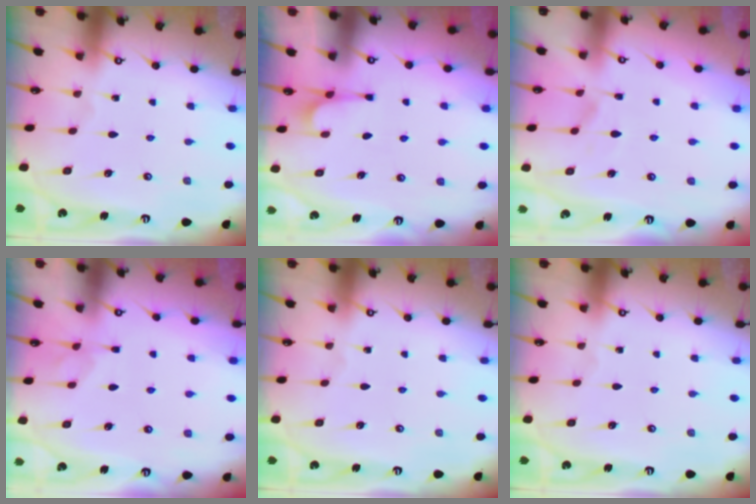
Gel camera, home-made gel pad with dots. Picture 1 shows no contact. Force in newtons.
{"total": 2.8, "press": 2.7, "slide": 0.9}
{"total": 1.9, "press": 1.4, "slide": 1.2}
{"total": 1.7, "press": 1.3, "slide": 1.1}
{"total": 0.0}
{"total": 0.0}